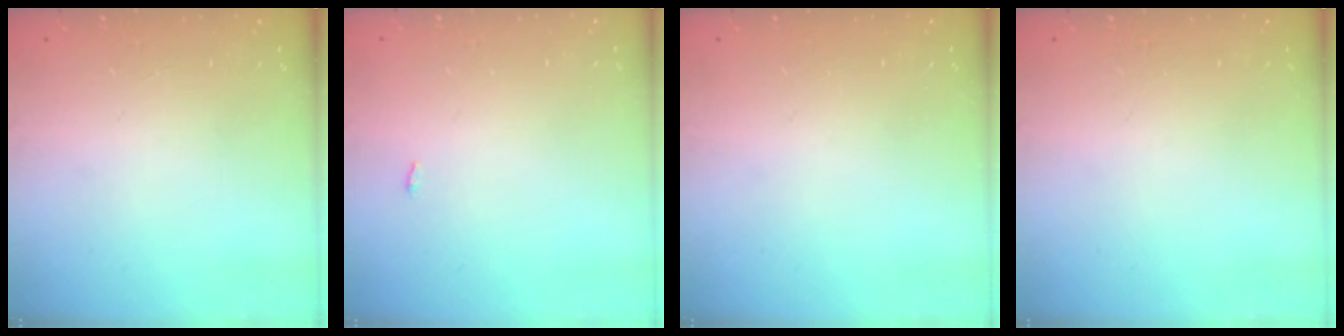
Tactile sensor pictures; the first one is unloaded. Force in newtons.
{"total": 6.7, "press": 1.4, "slide": 6.6}
{"total": 0.0}
{"total": 0.0}